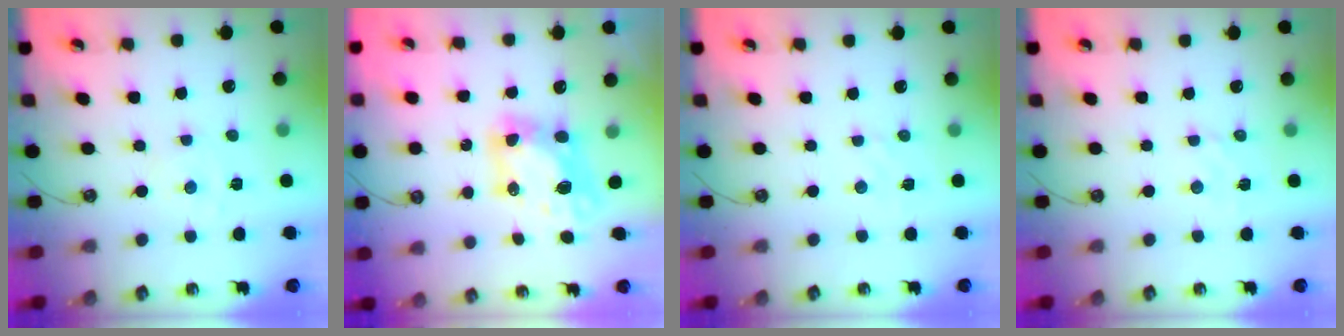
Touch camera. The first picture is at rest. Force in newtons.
{"total": 8.2, "press": 8.2, "slide": 0.3}
{"total": 1.5, "press": 1.4, "slide": 0.3}
{"total": 1.8, "press": 1.8, "slide": 0.3}